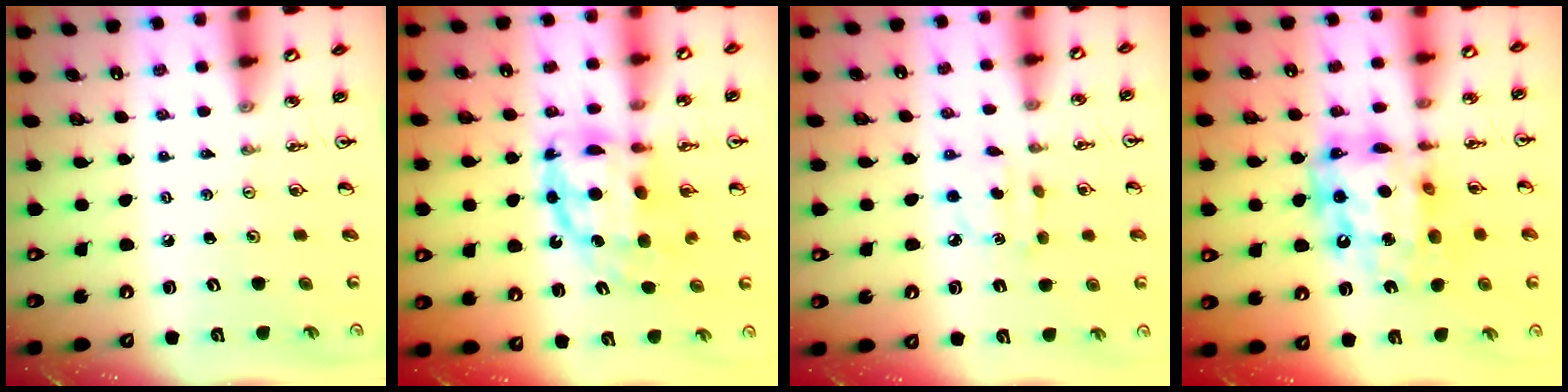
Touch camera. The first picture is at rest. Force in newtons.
{"total": 11.9, "press": 11.9, "slide": 1.0}
{"total": 3.2, "press": 3.2, "slide": 0.2}
{"total": 15.9, "press": 15.9, "slide": 1.5}